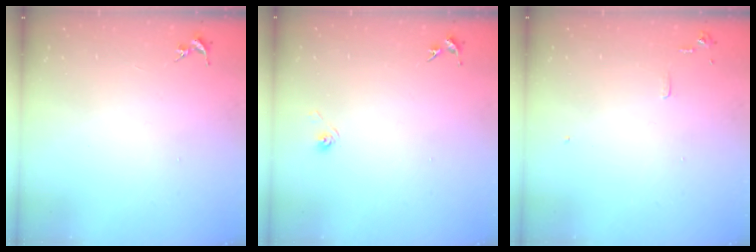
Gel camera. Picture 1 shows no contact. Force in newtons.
{"total": 3.1, "press": 2.6, "slide": 1.7}
{"total": 5.3, "press": 5.3, "slide": 0.6}